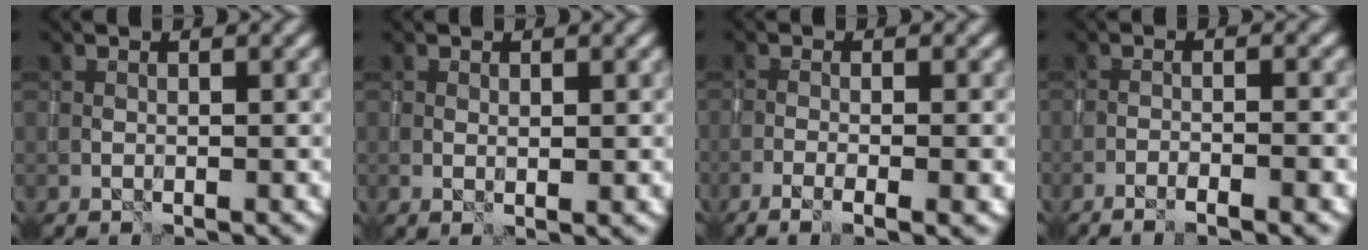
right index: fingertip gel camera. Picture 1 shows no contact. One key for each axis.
{"total": 0.8, "fx": 0.1, "fy": 0.3, "fz": 0.7, "tx": -0.011, "ty": -0.002, "tz": 0.003}
{"total": 4.1, "fx": -1.8, "fy": 1.1, "fz": 3.5, "tx": -0.051, "ty": -0.001, "tz": -0.034}
{"total": 4.5, "fx": -2.8, "fy": 0.9, "fz": 3.4, "tx": -0.044, "ty": 0.015, "tz": -0.046}